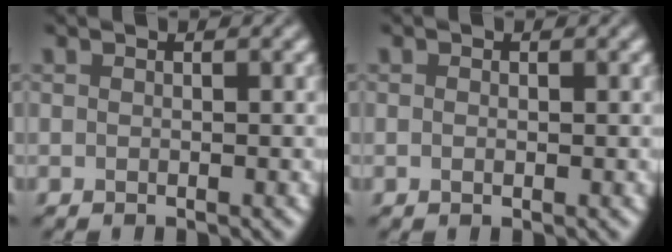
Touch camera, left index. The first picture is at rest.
{"total": 0.5, "force": [0.0, 0.3, 0.4], "torque": [-0.010, -0.002, -0.001]}